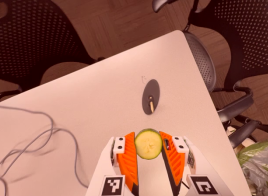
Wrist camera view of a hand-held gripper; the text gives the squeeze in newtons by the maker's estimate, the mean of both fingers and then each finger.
{"total": 12.0, "left": 12.4, "right": 11.7}